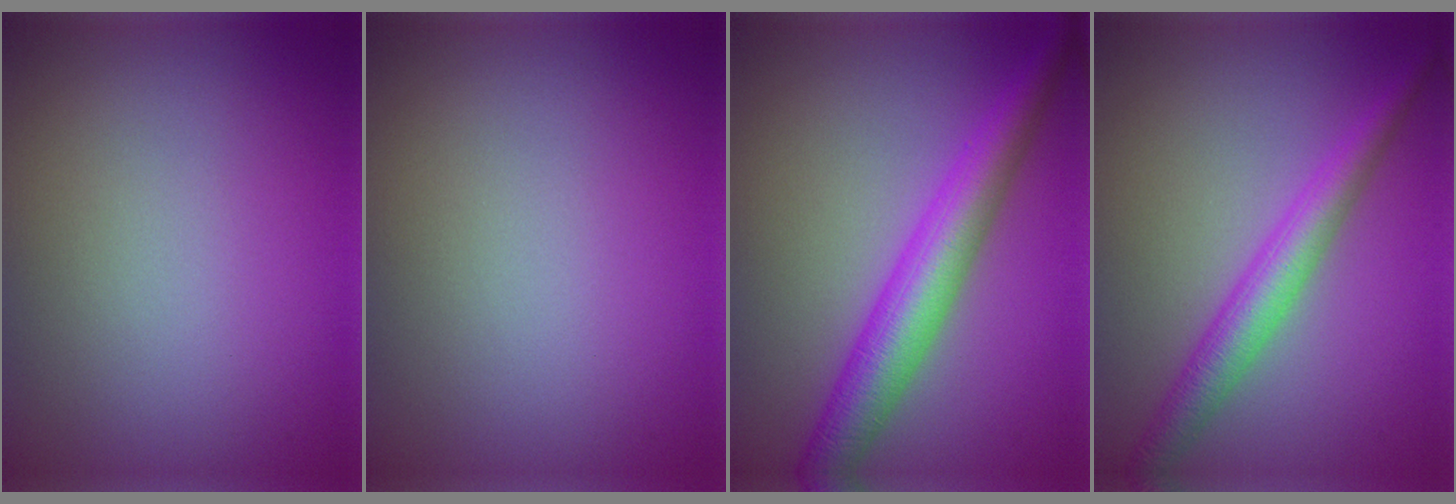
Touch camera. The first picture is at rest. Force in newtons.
{"total": 0.0}
{"total": 5.9, "press": 5.9, "slide": 0.0}
{"total": 3.9, "press": 3.9, "slide": 0.1}